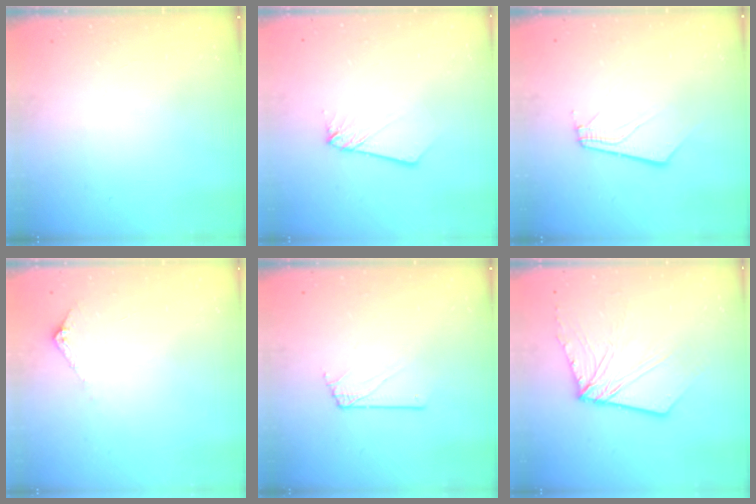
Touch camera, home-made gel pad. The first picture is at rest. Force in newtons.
{"total": 2.6, "press": 2.6, "slide": 0.2}
{"total": 4.5, "press": 4.5, "slide": 0.5}
{"total": 5.8, "press": 5.8, "slide": 0.8}
{"total": 1.6, "press": 1.6, "slide": 0.2}
{"total": 10.6, "press": 10.5, "slide": 1.4}